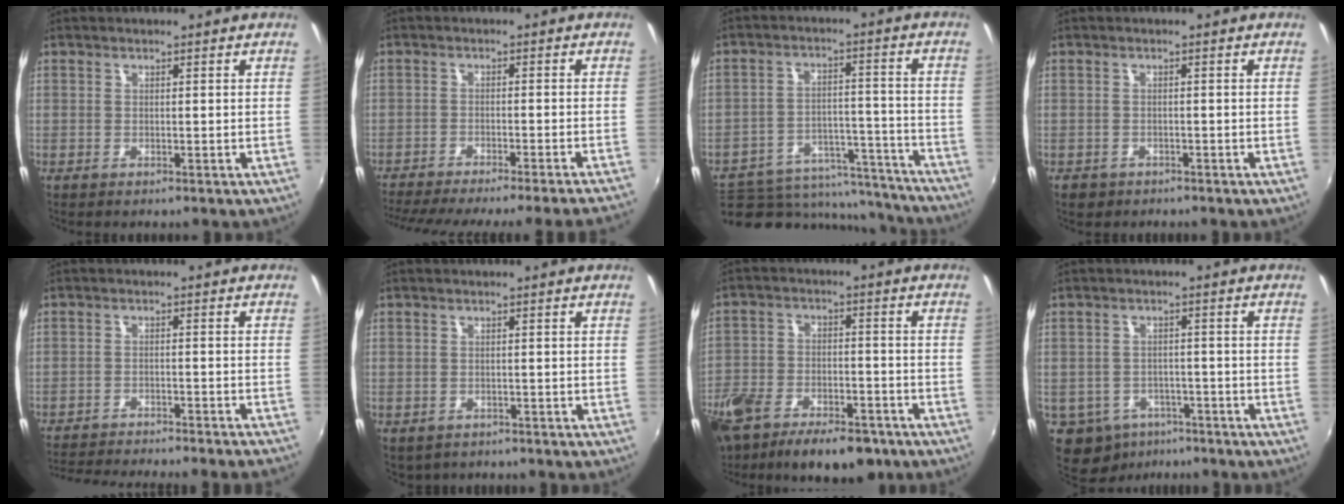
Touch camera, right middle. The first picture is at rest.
{"total": 18.3, "force": [-16.5, -1.2, 7.7], "torque": [-0.150, -0.028, -0.242]}
{"total": 18.0, "force": [-14.9, 8.2, 5.9], "torque": [-0.117, 0.030, -0.183]}
{"total": 2.3, "force": [-1.4, 1.6, 0.7], "torque": [-0.018, -0.005, -0.022]}
{"total": 13.0, "force": [-12.0, 0.5, 5.0], "torque": [-0.114, -0.015, -0.175]}
{"total": 2.5, "force": [-1.4, 1.8, 1.0], "torque": [-0.026, -0.010, -0.015]}
{"total": 20.9, "force": [-13.7, 10.0, 12.2], "torque": [-0.283, -0.035, -0.221]}
{"total": 8.1, "force": [-4.5, 6.3, 2.4], "torque": [-0.074, -0.005, -0.058]}